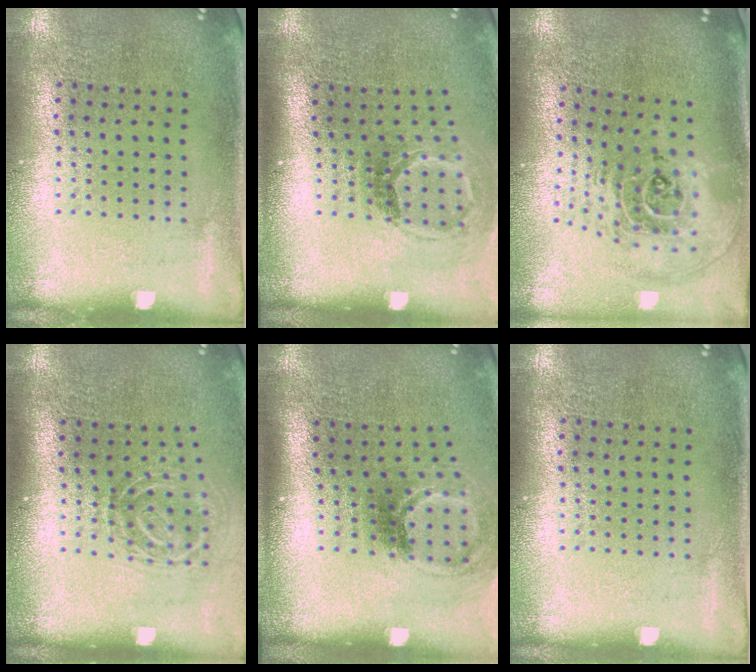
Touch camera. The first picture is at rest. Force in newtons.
{"total": 1.8, "press": 1.2, "slide": 1.4}
{"total": 2.5, "press": 1.7, "slide": 1.8}
{"total": 1.9, "press": 1.2, "slide": 1.5}
{"total": 2.1, "press": 1.3, "slide": 1.6}
{"total": 0.0}